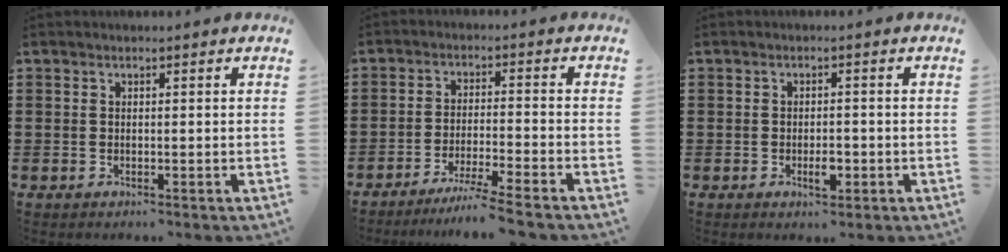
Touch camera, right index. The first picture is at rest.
{"total": 5.3, "force": [-4.7, -0.7, 2.4], "torque": [-0.052, -0.018, -0.092]}
{"total": 2.8, "force": [-1.0, 1.1, 2.4], "torque": [-0.043, 0.001, -0.017]}